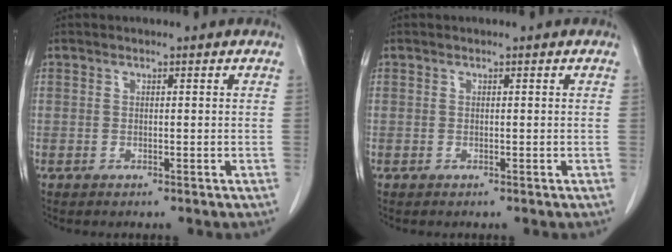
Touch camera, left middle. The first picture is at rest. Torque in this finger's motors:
{"motor_torque": [-0.05, -0.04, 0.05, 0.00]}